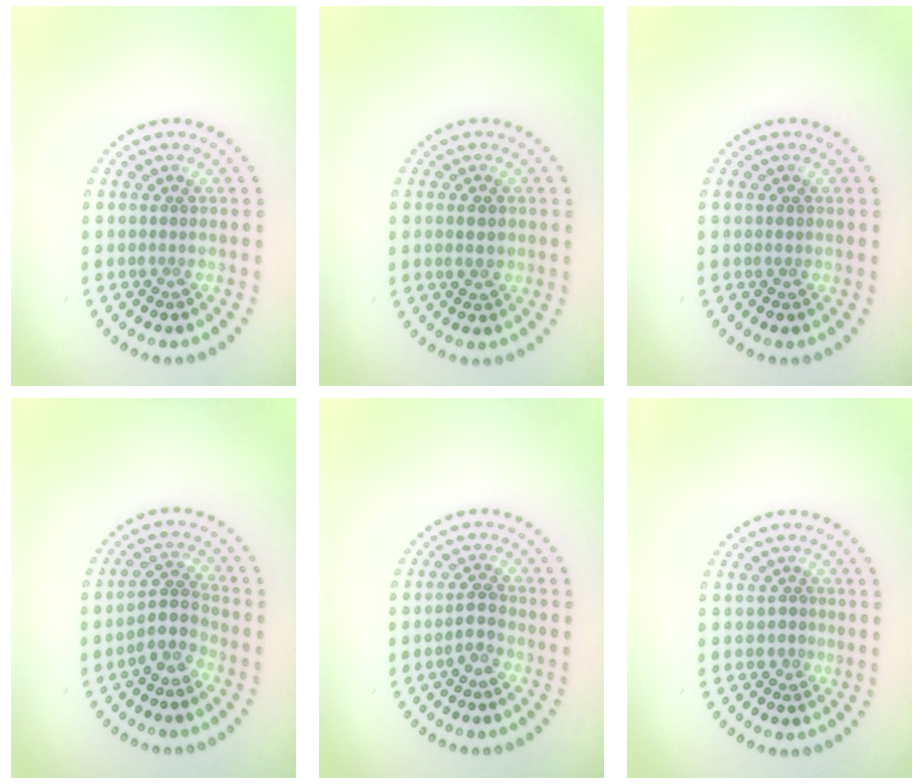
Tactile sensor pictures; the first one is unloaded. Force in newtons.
{"total": 2.2, "press": 2.2, "slide": 0.1}
{"total": 0.5, "press": 0.5, "slide": 0.1}
{"total": 2.9, "press": 2.3, "slide": 1.8}
{"total": 1.8, "press": 1.7, "slide": 0.7}
{"total": 1.0, "press": 0.6, "slide": 0.8}